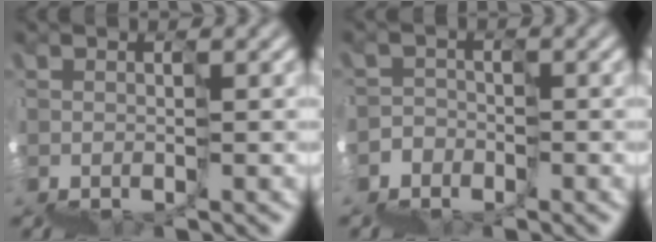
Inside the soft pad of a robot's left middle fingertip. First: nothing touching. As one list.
[{"total": 2.0, "force": [-1.2, 1.5, -0.5], "torque": [0.028, 0.019, -0.020]}]